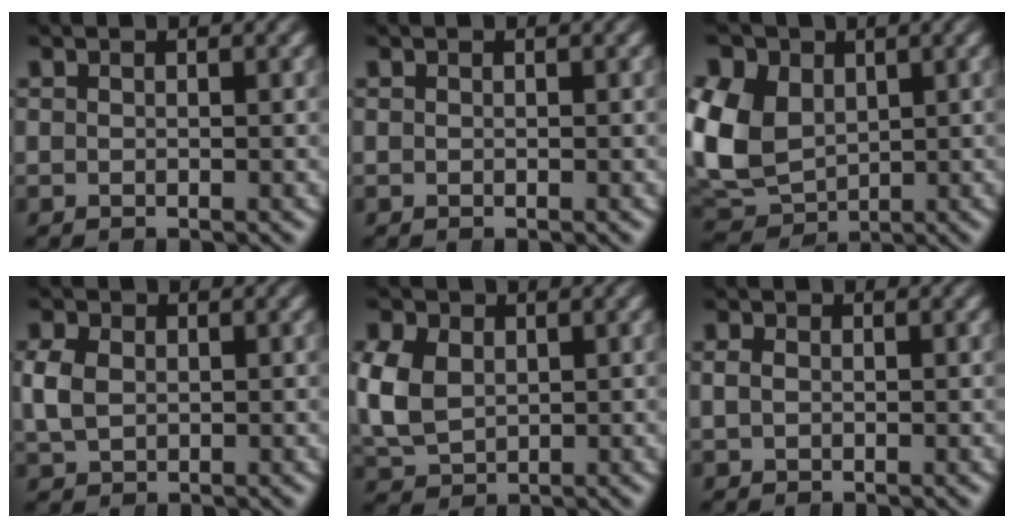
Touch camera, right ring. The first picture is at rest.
{"total": 0.0}
{"total": 12.4, "force": [0.3, 11.1, 5.6], "torque": [-0.151, -0.031, 0.006]}
{"total": 3.6, "force": [0.2, 3.1, 1.7], "torque": [-0.048, -0.004, 0.011]}
{"total": 7.1, "force": [0.0, 6.3, 3.2], "torque": [-0.104, -0.019, 0.009]}
{"total": 1.2, "force": [0.0, 1.0, 0.6], "torque": [-0.017, -0.004, 0.002]}